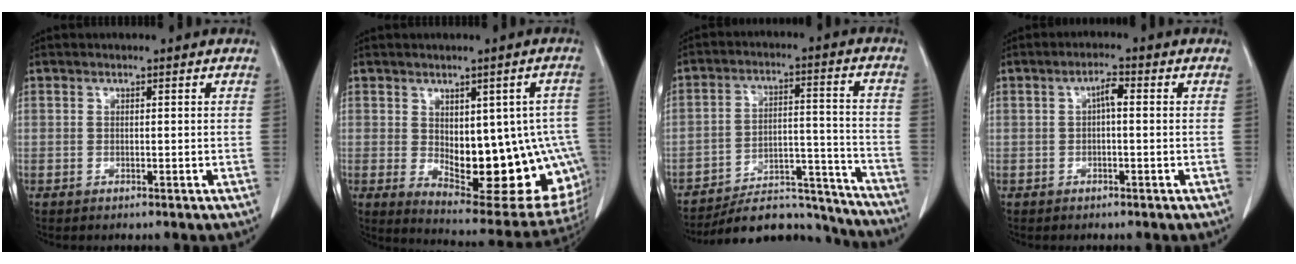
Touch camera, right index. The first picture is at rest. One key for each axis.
{"total": 19.4, "fx": -2.2, "fy": 8.5, "fz": 17.3, "tx": -0.158, "ty": 0.009, "tz": 0.004}
{"total": 15.9, "fx": -15.4, "fy": 3.4, "fz": 1.9, "tx": -0.012, "ty": 0.055, "tz": -0.221}
{"total": 2.4, "fx": 0.2, "fy": 0.7, "fz": 2.3, "tx": -0.044, "ty": 0.008, "tz": 0.003}